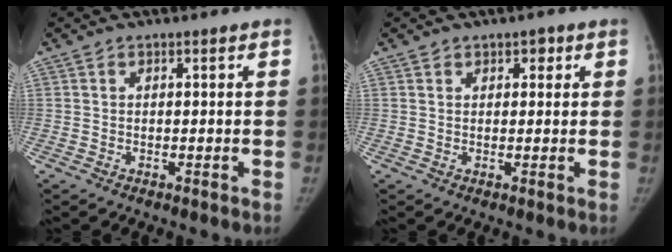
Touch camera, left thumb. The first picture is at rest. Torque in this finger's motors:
{"motor_torque": [-0.17, 0.10, 0.04, 0.22, -0.07]}